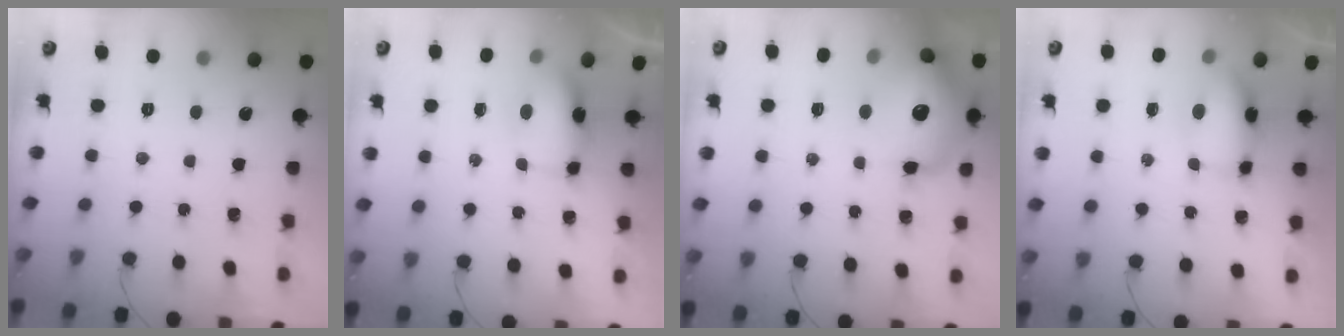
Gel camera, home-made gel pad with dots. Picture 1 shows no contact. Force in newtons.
{"total": 6.4, "press": 6.3, "slide": 1.2}
{"total": 17.0, "press": 16.5, "slide": 3.9}
{"total": 6.7, "press": 6.7, "slide": 0.5}